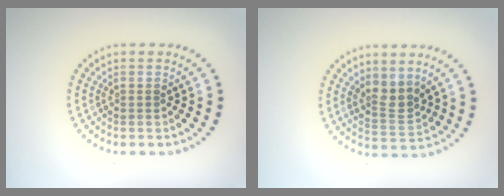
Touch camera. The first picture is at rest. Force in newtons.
{"total": 2.4, "press": 2.0, "slide": 1.4}